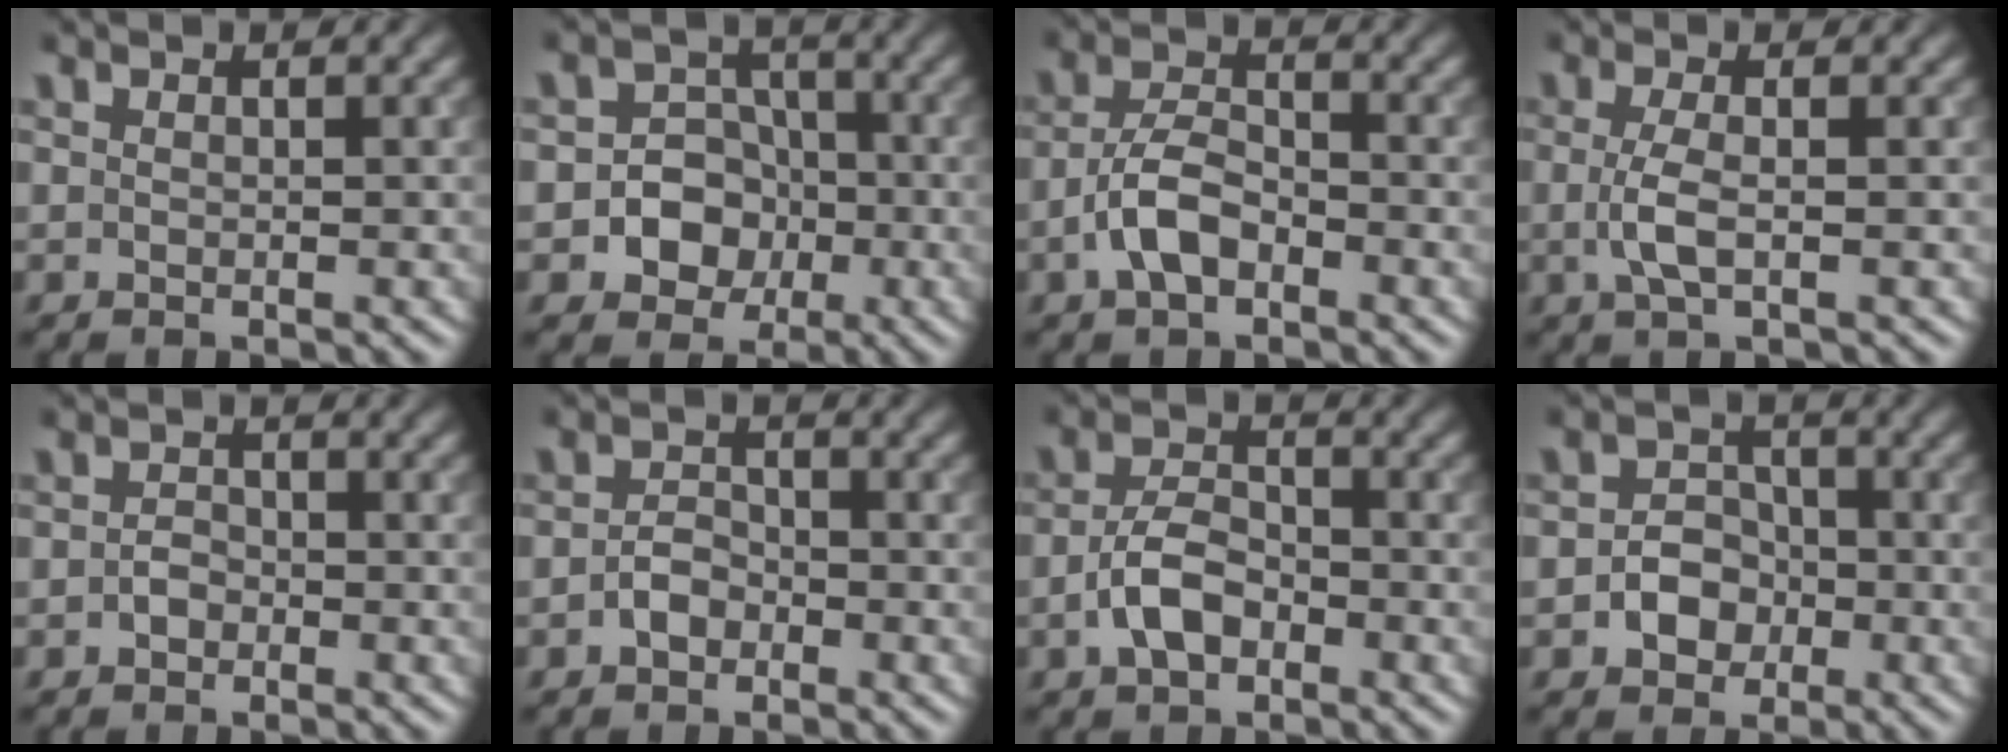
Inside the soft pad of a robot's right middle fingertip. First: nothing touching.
{"total": 6.0, "force": [-1.7, 5.5, 1.9], "torque": [-0.009, 0.015, -0.050]}
{"total": 3.8, "force": [-1.8, 1.8, 2.8], "torque": [-0.052, 0.008, -0.043]}
{"total": 2.5, "force": [-0.3, 0.7, 2.4], "torque": [-0.055, -0.005, -0.008]}
{"total": 1.2, "force": [-0.5, 0.9, 0.6], "torque": [-0.011, 0.000, -0.011]}
{"total": 1.9, "force": [-0.9, 1.3, 1.0], "torque": [-0.019, 0.004, -0.020]}
{"total": 3.7, "force": [-1.6, 2.1, 2.6], "torque": [-0.049, 0.006, -0.036]}
{"total": 3.1, "force": [-1.1, 2.5, 1.4], "torque": [-0.008, 0.004, -0.026]}